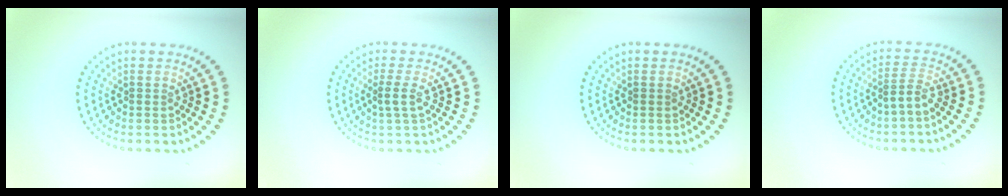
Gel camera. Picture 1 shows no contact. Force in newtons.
{"total": 1.4, "press": 1.0, "slide": 1.0}
{"total": 0.0}
{"total": 1.6, "press": 1.0, "slide": 1.2}